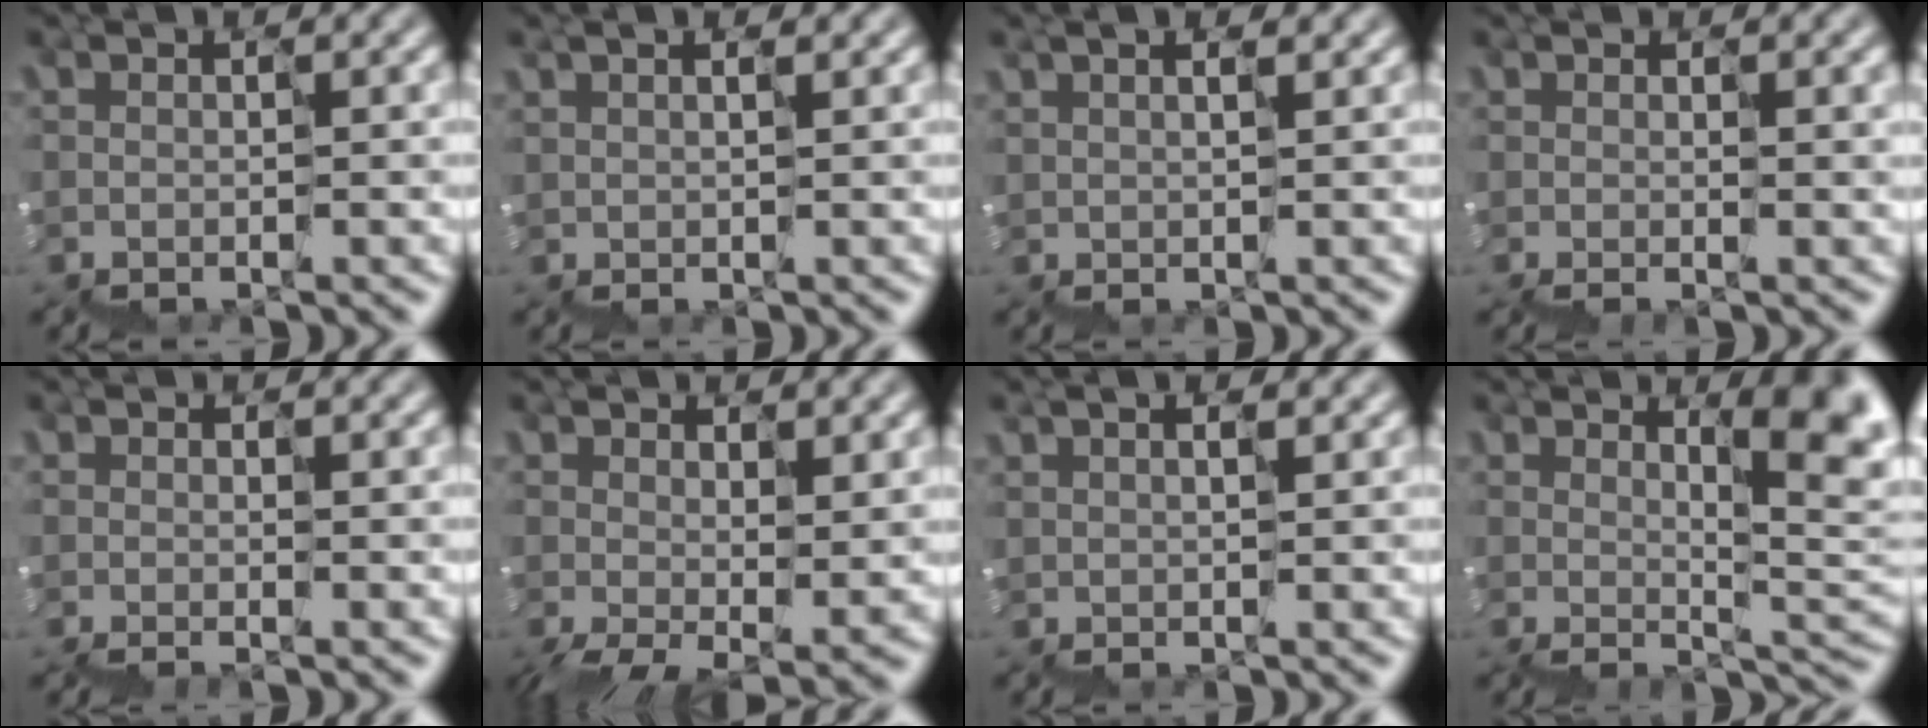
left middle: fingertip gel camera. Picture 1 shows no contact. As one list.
[{"total": 2.0, "force": [1.2, 1.1, 1.2], "torque": [-0.021, 0.016, 0.025]}, {"total": 2.7, "force": [1.6, 1.4, 1.8], "torque": [-0.034, 0.021, 0.034]}, {"total": 0.8, "force": [0.5, 0.3, 0.6], "torque": [0.001, 0.005, 0.009]}, {"total": 0.0}, {"total": 6.1, "force": [-0.3, 3.2, 5.2], "torque": [-0.100, -0.019, 0.022]}, {"total": 2.4, "force": [1.5, 1.2, 1.5], "torque": [-0.026, 0.020, 0.031]}, {"total": 8.8, "force": [2.7, 3.2, 7.7], "torque": [-0.087, 0.013, 0.043]}]